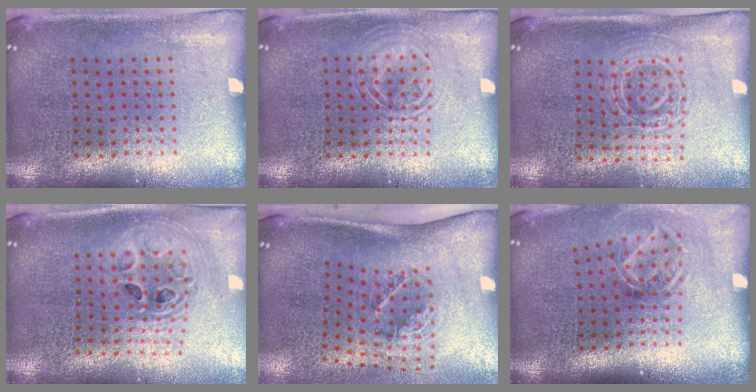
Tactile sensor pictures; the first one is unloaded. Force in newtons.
{"total": 2.0, "press": 1.9, "slide": 0.3}
{"total": 1.5, "press": 1.4, "slide": 0.6}
{"total": 2.1, "press": 1.7, "slide": 1.3}
{"total": 2.1, "press": 1.3, "slide": 1.7}
{"total": 1.9, "press": 1.3, "slide": 1.4}